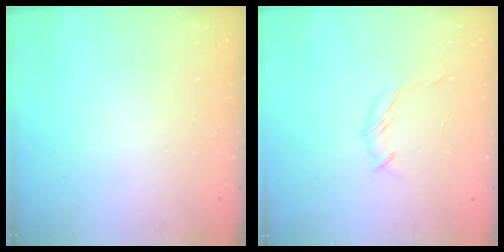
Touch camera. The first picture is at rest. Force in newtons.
{"total": 4.7, "press": 4.5, "slide": 1.1}